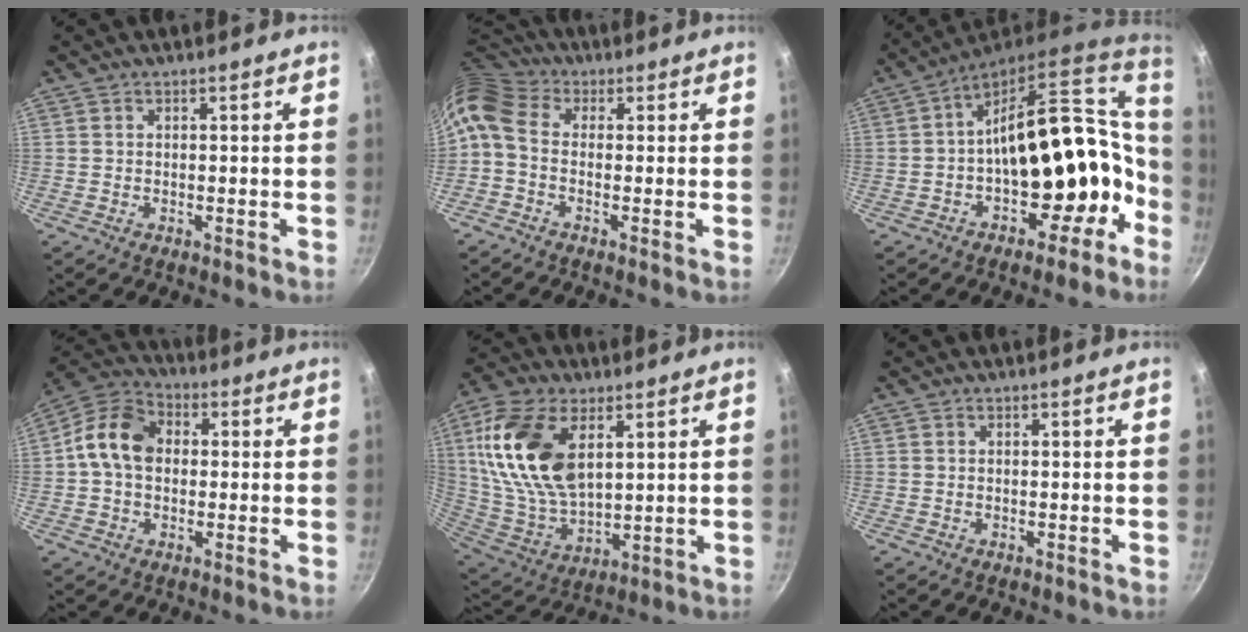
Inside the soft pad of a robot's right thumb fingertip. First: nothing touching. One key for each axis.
{"total": 8.6, "fx": -0.1, "fy": 6.1, "fz": 6.0, "tx": -0.128, "ty": 0.031, "tz": -0.018}
{"total": 19.5, "fx": -1.1, "fy": 13.2, "fz": 14.3, "tx": -0.140, "ty": 0.065, "tz": 0.006}
{"total": 11.0, "fx": 0.7, "fy": 8.4, "fz": 7.2, "tx": -0.103, "ty": 0.026, "tz": -0.009}
{"total": 20.4, "fx": 6.6, "fy": 11.7, "fz": 15.3, "tx": -0.286, "ty": -0.023, "tz": 0.136}
{"total": 0.0}